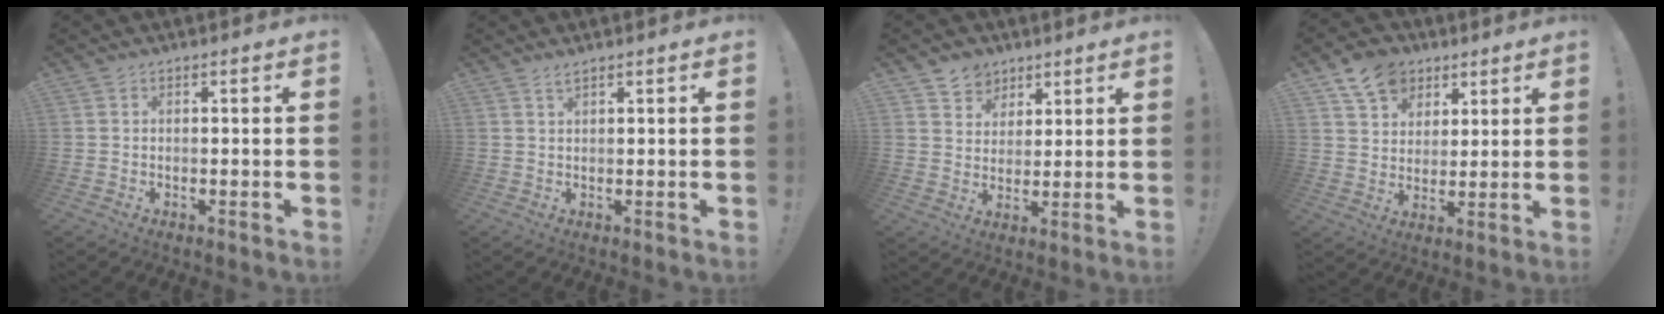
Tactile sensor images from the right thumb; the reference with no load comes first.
{"total": 1.2, "force": [0.9, -0.1, 0.7], "torque": [-0.008, -0.003, 0.015]}
{"total": 6.6, "force": [3.9, 5.3, 0.3], "torque": [0.005, -0.036, 0.076]}
{"total": 11.3, "force": [6.5, 8.4, 3.7], "torque": [-0.051, -0.038, 0.126]}